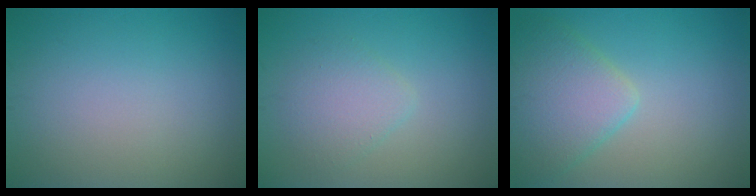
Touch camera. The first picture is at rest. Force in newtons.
{"total": 2.5, "press": 2.5, "slide": 0.2}
{"total": 5.0, "press": 5.0, "slide": 0.2}